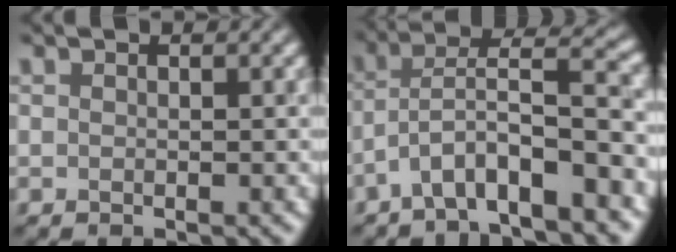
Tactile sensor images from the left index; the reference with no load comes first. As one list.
[{"total": 7.1, "force": [-4.1, 1.5, 5.6], "torque": [-0.089, 0.018, -0.070]}]